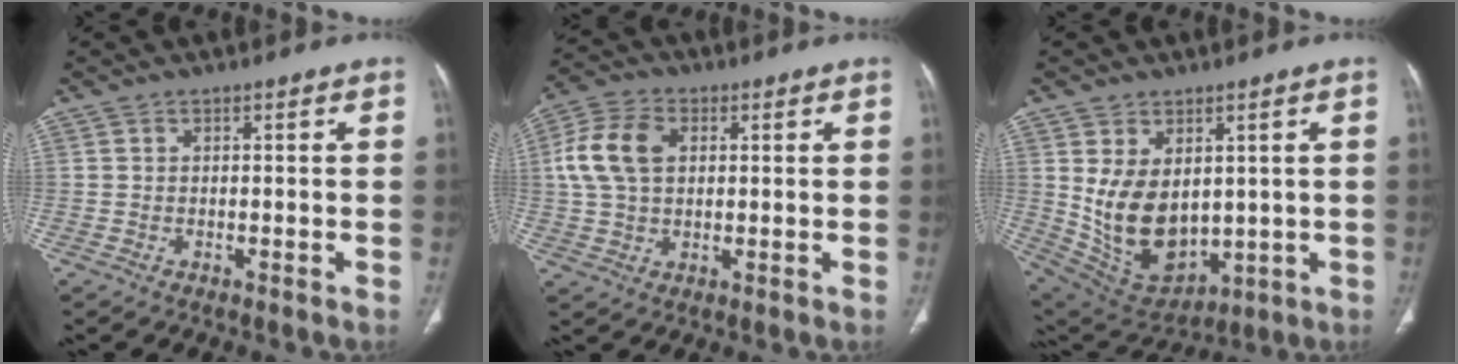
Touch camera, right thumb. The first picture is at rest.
{"total": 10.4, "force": [2.1, 7.0, 7.5], "torque": [-0.151, 0.014, 0.037]}
{"total": 14.0, "force": [1.5, 9.3, 10.3], "torque": [-0.156, -0.018, 0.064]}